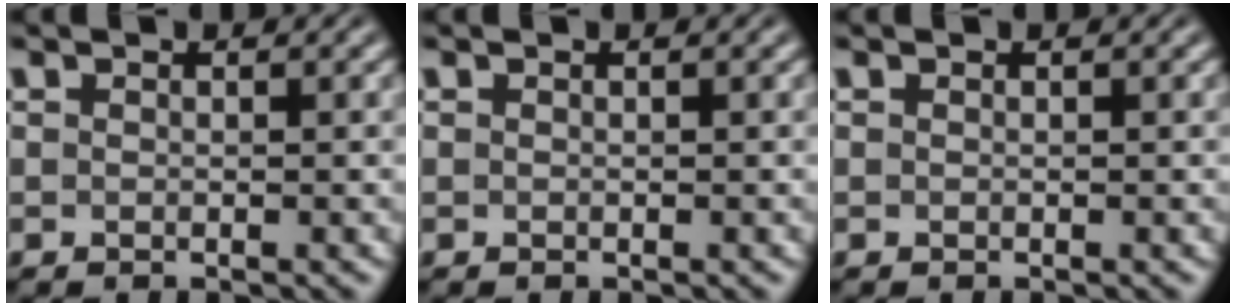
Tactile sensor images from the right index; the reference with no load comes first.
{"total": 0.0}
{"total": 0.0}